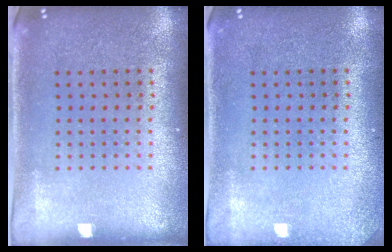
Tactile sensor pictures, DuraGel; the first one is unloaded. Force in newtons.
{"total": 1.1, "press": 1.1, "slide": 0.1}